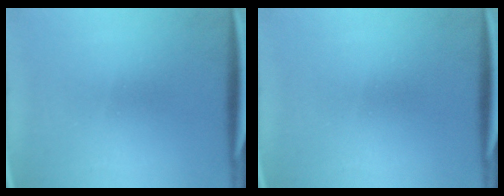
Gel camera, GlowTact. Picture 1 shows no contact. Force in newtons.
{"total": 0.0}